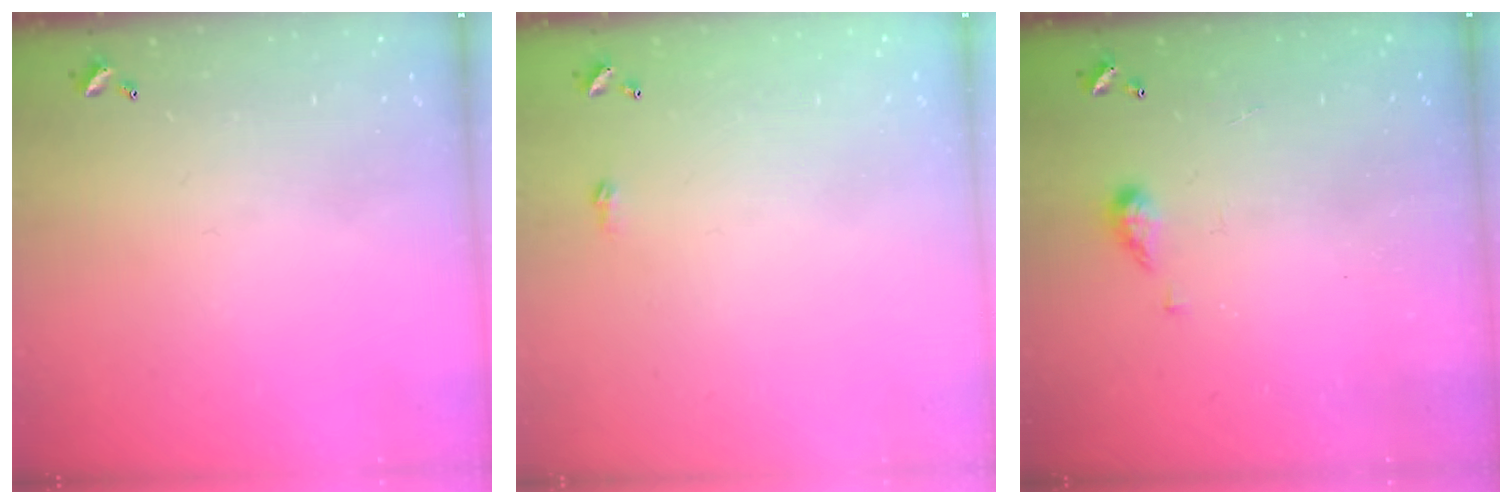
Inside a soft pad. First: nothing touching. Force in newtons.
{"total": 2.3, "press": 2.3, "slide": 0.4}
{"total": 4.6, "press": 4.5, "slide": 0.7}